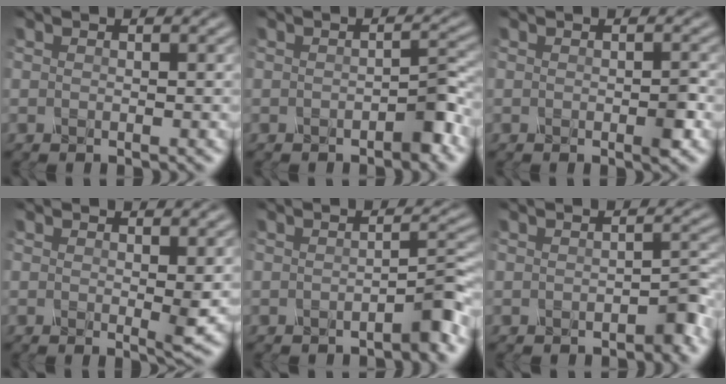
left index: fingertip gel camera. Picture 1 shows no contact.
{"total": 2.1, "force": [-1.6, 0.1, 1.3], "torque": [-0.030, 0.006, -0.023]}
{"total": 1.4, "force": [-0.8, 0.0, 1.2], "torque": [-0.034, -0.002, -0.008]}
{"total": 1.7, "force": [0.0, 0.0, 1.7], "torque": [-0.041, -0.006, 0.007]}
{"total": 2.6, "force": [-2.0, 0.1, 1.6], "torque": [-0.025, 0.010, -0.032]}
{"total": 2.0, "force": [-1.6, 0.1, 1.1], "torque": [-0.025, 0.005, -0.021]}